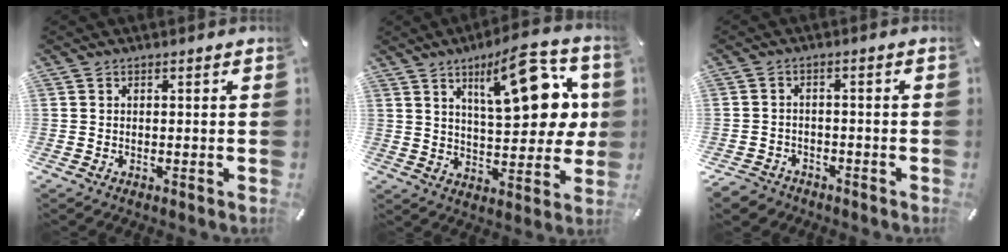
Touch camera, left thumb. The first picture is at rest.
{"total": 19.3, "force": [8.4, 7.8, 15.6], "torque": [-0.208, -0.039, 0.128]}
{"total": 3.8, "force": [-2.8, 2.5, 0.8], "torque": [-0.026, 0.013, -0.058]}